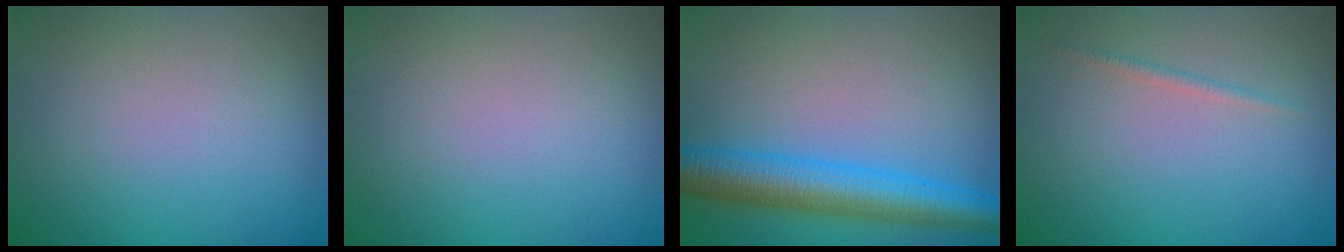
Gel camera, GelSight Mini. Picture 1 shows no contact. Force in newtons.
{"total": 0.0}
{"total": 6.2, "press": 6.2, "slide": 0.2}
{"total": 0.7, "press": 0.7, "slide": 0.0}